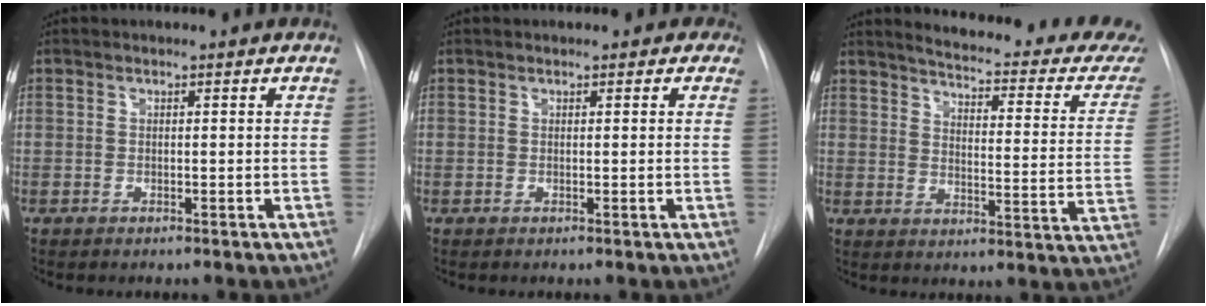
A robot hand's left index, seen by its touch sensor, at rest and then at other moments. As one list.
[{"total": 1.8, "force": [1.3, 1.2, 0.3], "torque": [0.016, 0.000, 0.005]}, {"total": 24.1, "force": [22.4, 2.3, 8.5], "torque": [-0.109, -0.100, 0.254]}]